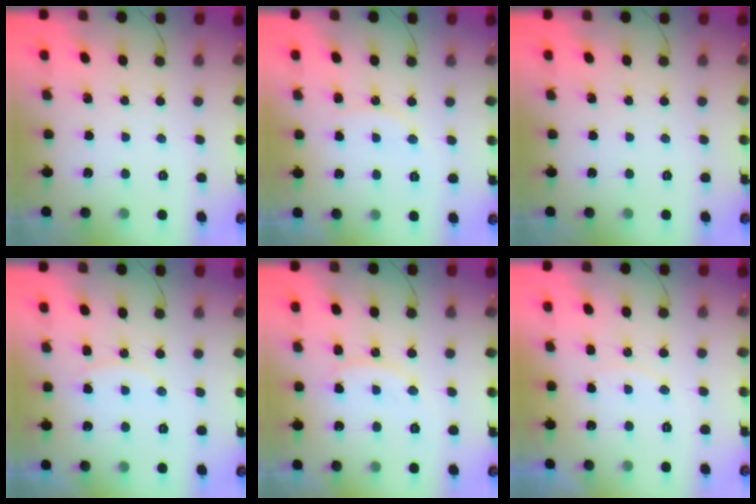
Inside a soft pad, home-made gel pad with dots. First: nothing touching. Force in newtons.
{"total": 7.0, "press": 7.0, "slide": 0.6}
{"total": 0.0}
{"total": 7.3, "press": 7.3, "slide": 0.3}
{"total": 9.8, "press": 9.7, "slide": 0.8}
{"total": 6.0, "press": 6.0, "slide": 0.2}